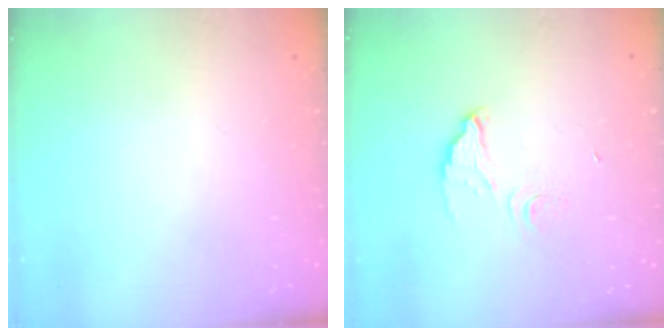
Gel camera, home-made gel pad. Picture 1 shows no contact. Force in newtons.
{"total": 3.1, "press": 3.1, "slide": 0.3}